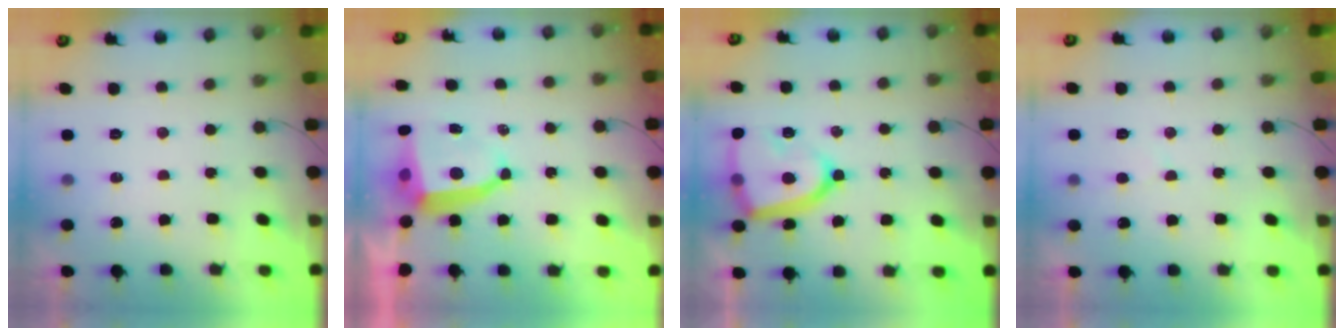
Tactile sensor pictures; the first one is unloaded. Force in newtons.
{"total": 7.8, "press": 7.8, "slide": 0.5}
{"total": 17.6, "press": 17.5, "slide": 1.4}
{"total": 3.7, "press": 3.7, "slide": 0.3}